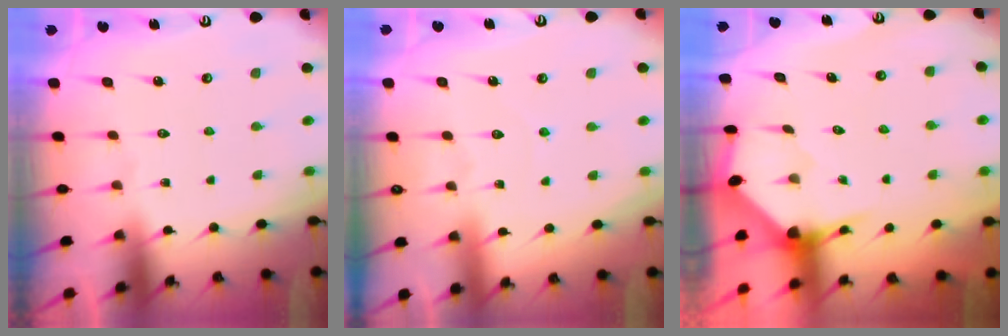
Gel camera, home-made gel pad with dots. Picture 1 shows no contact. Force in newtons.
{"total": 3.7, "press": 3.7, "slide": 0.3}
{"total": 3.2, "press": 3.2, "slide": 0.3}